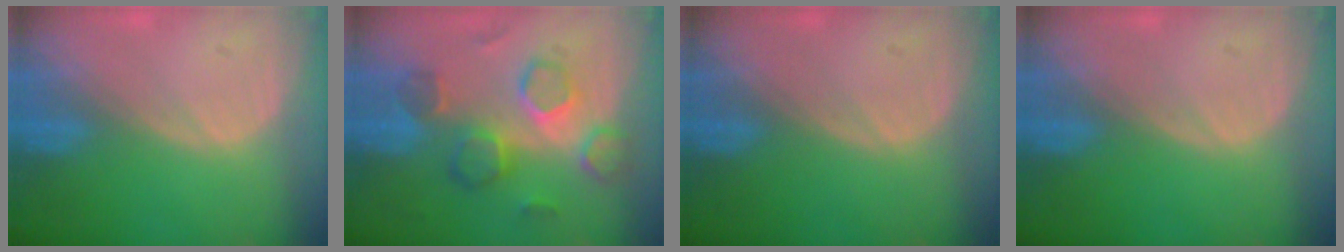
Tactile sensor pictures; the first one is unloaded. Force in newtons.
{"total": 8.2, "press": 8.0, "slide": 1.8}
{"total": 0.0}
{"total": 0.0}